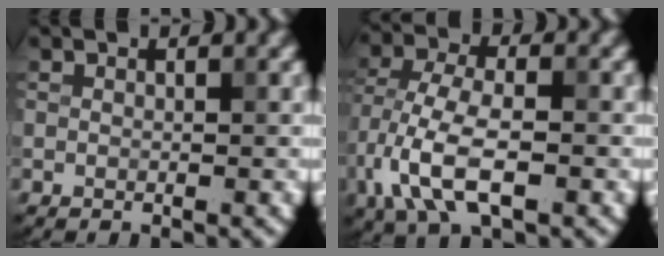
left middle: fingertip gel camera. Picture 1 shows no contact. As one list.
[{"total": 8.0, "force": [-3.3, 3.8, 6.2], "torque": [-0.128, 0.005, -0.069]}]